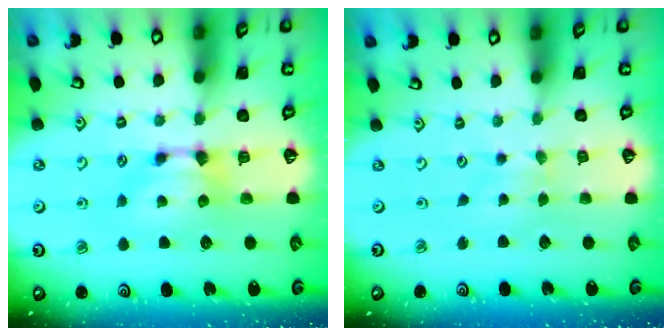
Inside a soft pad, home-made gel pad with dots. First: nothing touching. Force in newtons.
{"total": 1.2, "press": 1.2, "slide": 0.1}